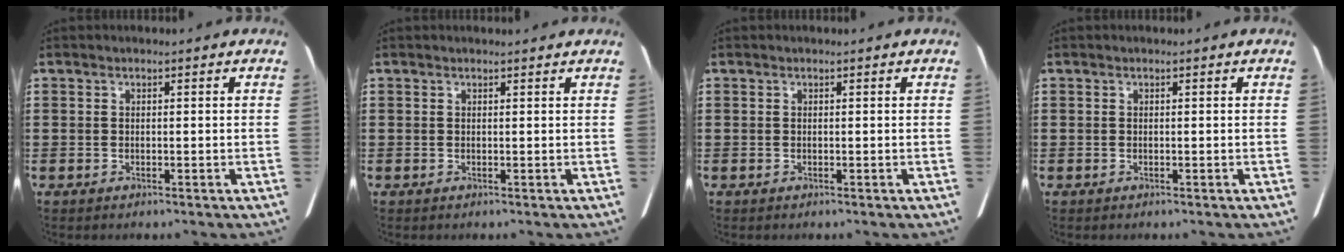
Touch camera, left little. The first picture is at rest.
{"total": 0.5, "force": [0.5, 0.0, 0.2], "torque": [0.003, -0.002, 0.007]}
{"total": 0.0}
{"total": 0.0}